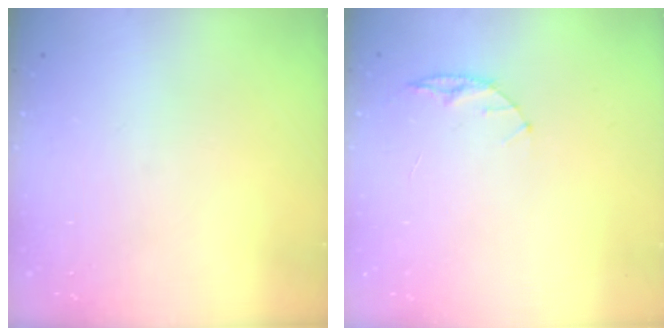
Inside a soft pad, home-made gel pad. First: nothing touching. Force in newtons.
{"total": 5.1, "press": 5.1, "slide": 0.6}